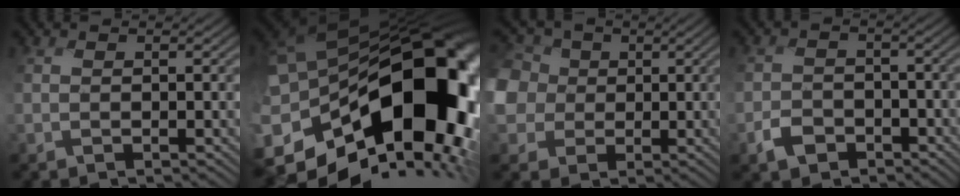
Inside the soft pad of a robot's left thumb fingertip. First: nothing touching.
{"total": 20.9, "force": [-3.1, 12.9, 16.1], "torque": [-0.303, -0.048, -0.030]}
{"total": 9.3, "force": [0.4, 8.3, 4.1], "torque": [-0.159, -0.013, -0.011]}
{"total": 4.0, "force": [-2.4, 3.0, 1.3], "torque": [-0.021, -0.005, -0.047]}